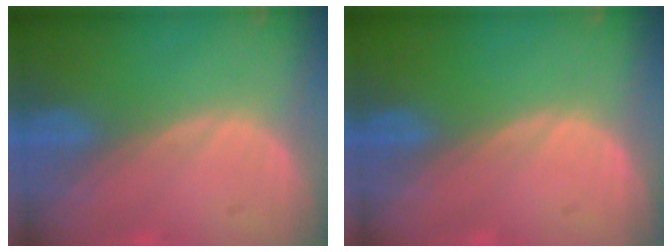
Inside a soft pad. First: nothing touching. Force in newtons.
{"total": 0.0}